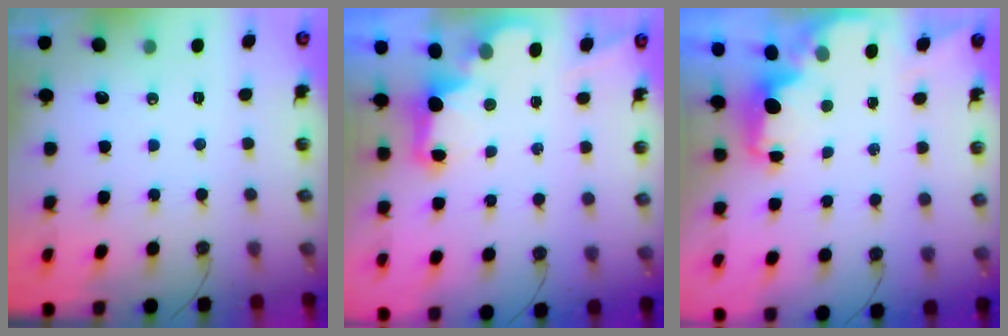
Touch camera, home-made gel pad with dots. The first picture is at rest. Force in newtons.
{"total": 2.8, "press": 2.8, "slide": 0.5}
{"total": 2.1, "press": 1.9, "slide": 0.8}